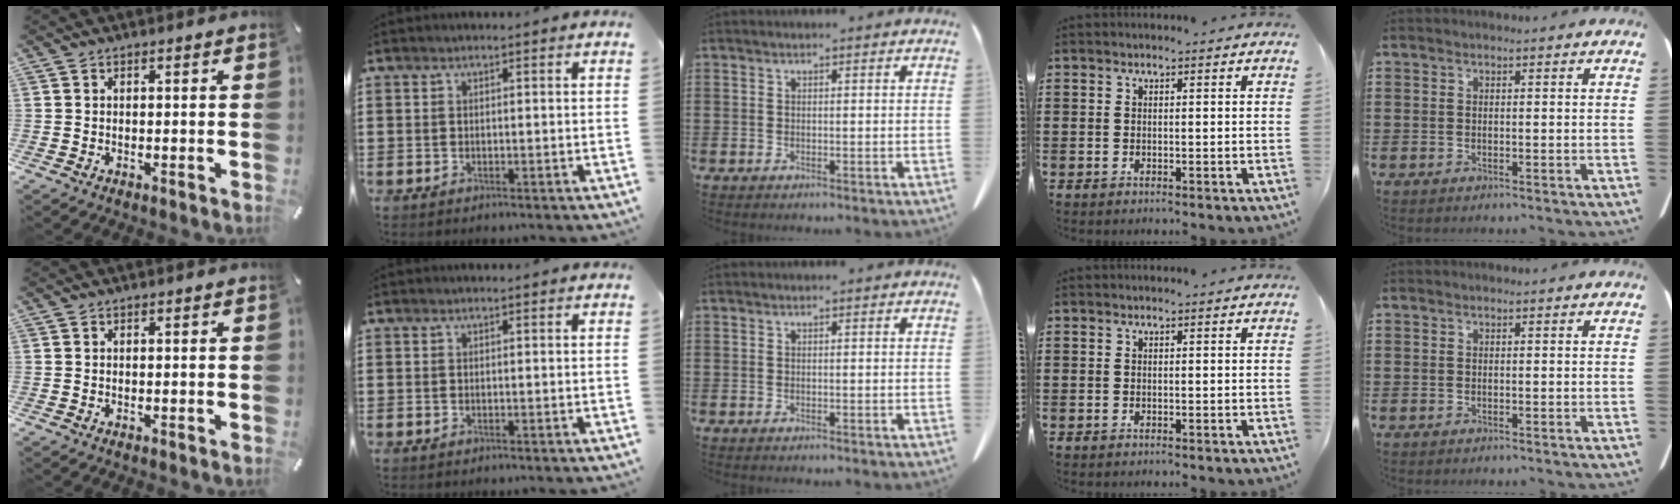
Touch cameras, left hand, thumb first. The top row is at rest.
{}